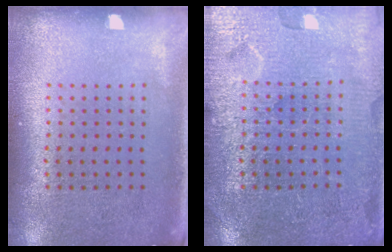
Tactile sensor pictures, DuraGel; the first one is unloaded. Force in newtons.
{"total": 3.7, "press": 3.7, "slide": 0.5}